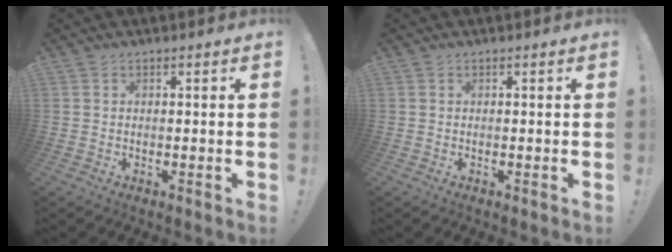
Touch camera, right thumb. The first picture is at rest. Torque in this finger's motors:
{"motor_torque": [0.00, 0.00, -0.02, 0.02, 0.00]}